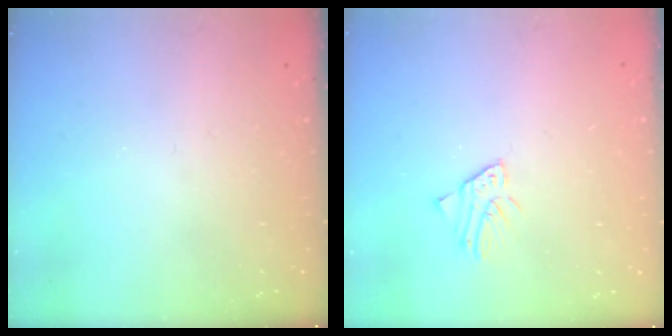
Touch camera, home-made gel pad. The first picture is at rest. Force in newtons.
{"total": 2.3, "press": 2.3, "slide": 0.1}